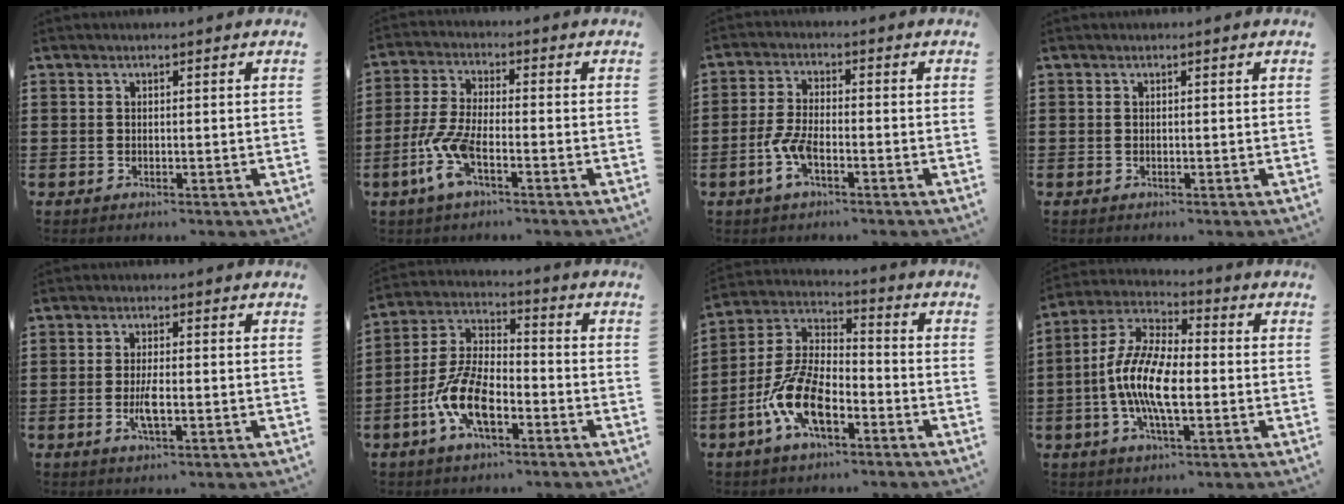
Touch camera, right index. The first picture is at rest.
{"total": 6.8, "force": [-3.3, 1.7, 5.7], "torque": [-0.154, -0.021, -0.070]}
{"total": 4.1, "force": [-1.8, 1.3, 3.5], "torque": [-0.089, -0.007, -0.040]}
{"total": 0.0}
{"total": 3.4, "force": [-0.9, 0.8, 3.2], "torque": [-0.069, -0.005, -0.020]}
{"total": 9.4, "force": [-4.2, 4.0, 7.4], "torque": [-0.177, -0.004, -0.083]}
{"total": 10.5, "force": [-5.1, 4.4, 8.1], "torque": [-0.194, 0.001, -0.102]}
{"total": 10.9, "force": [-2.4, 3.8, 10.0], "torque": [-0.230, -0.014, -0.051]}